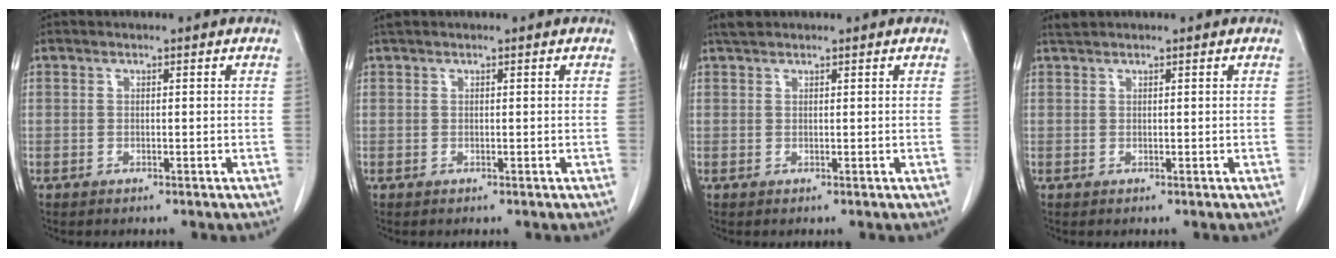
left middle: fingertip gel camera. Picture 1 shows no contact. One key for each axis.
{"total": 0.7, "fx": 0.7, "fy": -0.1, "fz": 0.3, "tx": -0.012, "ty": 0.014, "tz": 0.017}
{"total": 1.5, "fx": 1.4, "fy": 0.4, "fz": 0.5, "tx": -0.014, "ty": 0.010, "tz": 0.028}
{"total": 0.9, "fx": 0.9, "fy": -0.2, "fz": 0.1, "tx": -0.008, "ty": 0.007, "tz": 0.024}